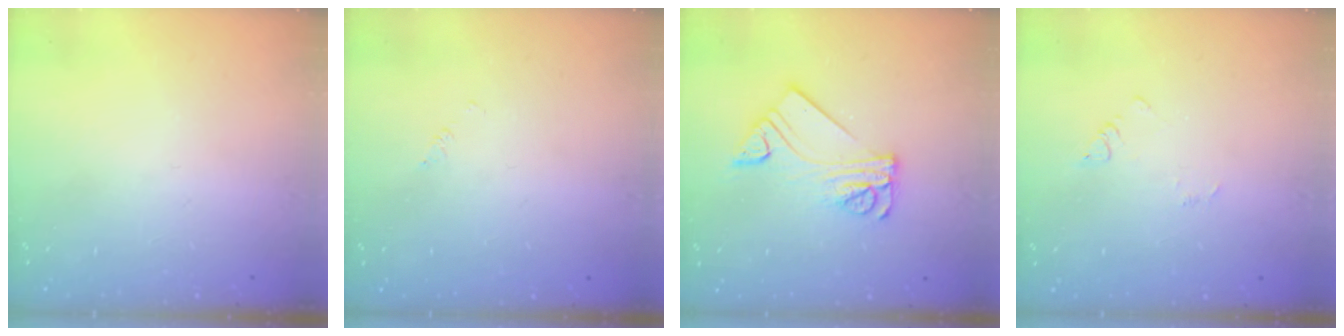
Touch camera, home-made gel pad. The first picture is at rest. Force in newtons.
{"total": 1.7, "press": 1.7, "slide": 0.3}
{"total": 11.1, "press": 11.1, "slide": 1.1}
{"total": 2.4, "press": 2.4, "slide": 0.3}